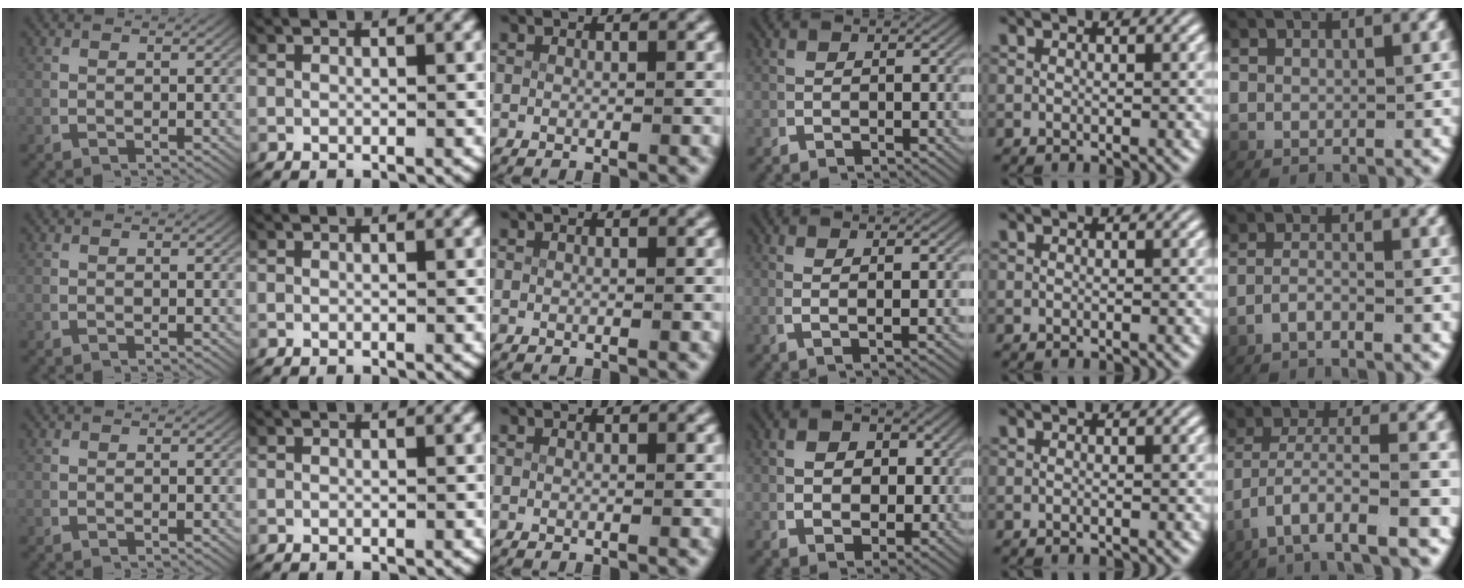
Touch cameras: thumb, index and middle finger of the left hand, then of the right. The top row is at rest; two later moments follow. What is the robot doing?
{"motion": "lift_and_place", "object": "towel"}